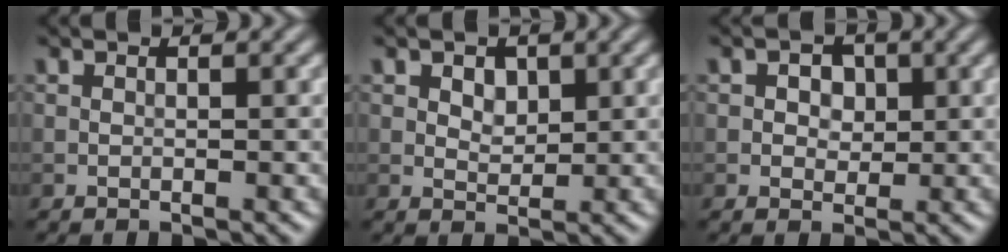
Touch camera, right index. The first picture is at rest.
{"total": 1.9, "force": [0.8, 1.3, 1.1], "torque": [-0.016, -0.002, 0.013]}
{"total": 2.2, "force": [0.5, 1.7, 1.3], "torque": [-0.016, 0.002, 0.001]}